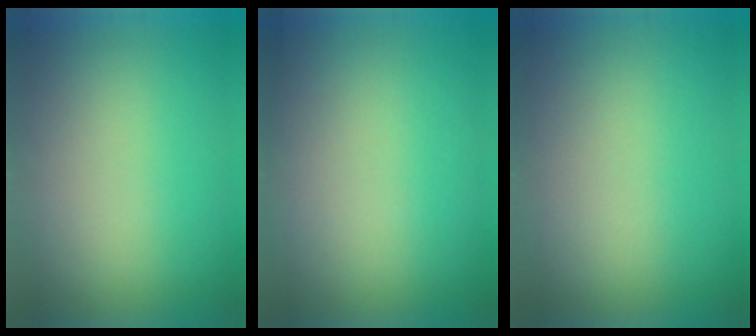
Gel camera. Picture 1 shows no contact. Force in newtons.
{"total": 2.9}
{"total": 3.6}